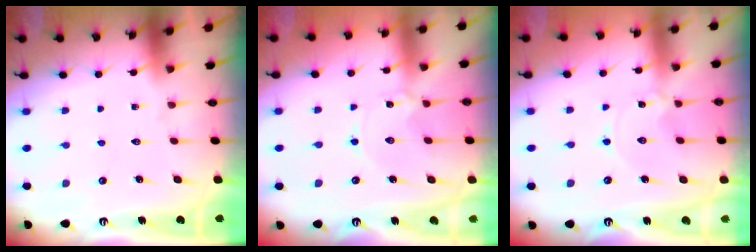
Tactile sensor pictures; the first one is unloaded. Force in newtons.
{"total": 1.3, "press": 1.3, "slide": 0.3}
{"total": 0.0}